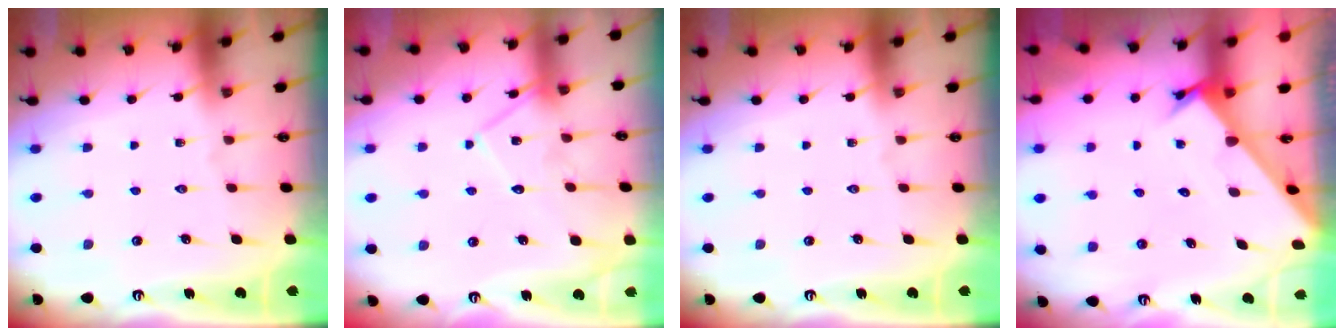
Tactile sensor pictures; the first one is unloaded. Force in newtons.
{"total": 10.9, "press": 10.9, "slide": 0.6}
{"total": 0.0}
{"total": 2.4, "press": 2.4, "slide": 0.0}